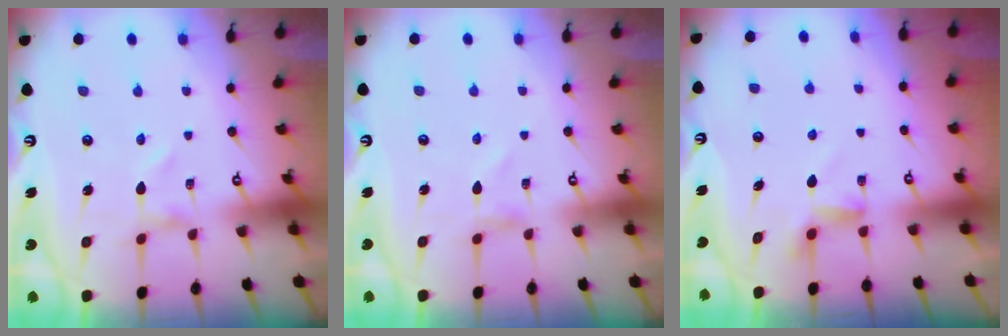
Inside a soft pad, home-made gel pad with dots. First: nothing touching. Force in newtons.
{"total": 0.7, "press": 0.7, "slide": 0.1}
{"total": 3.7, "press": 3.6, "slide": 0.4}